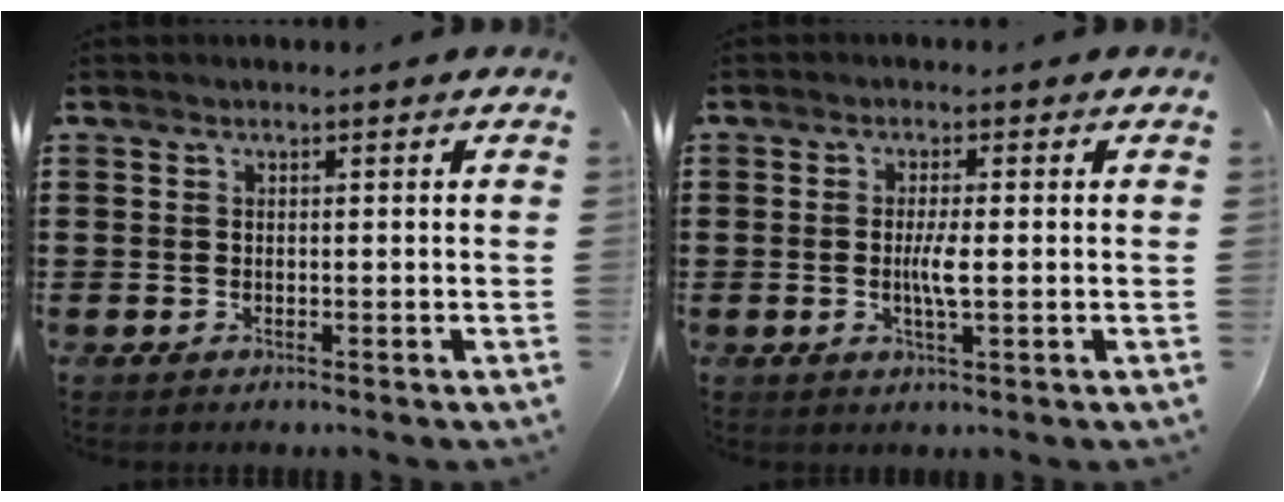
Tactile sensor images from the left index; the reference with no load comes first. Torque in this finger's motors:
{"motor_torque": [0.17, 0.10, 0.37, 0.05]}